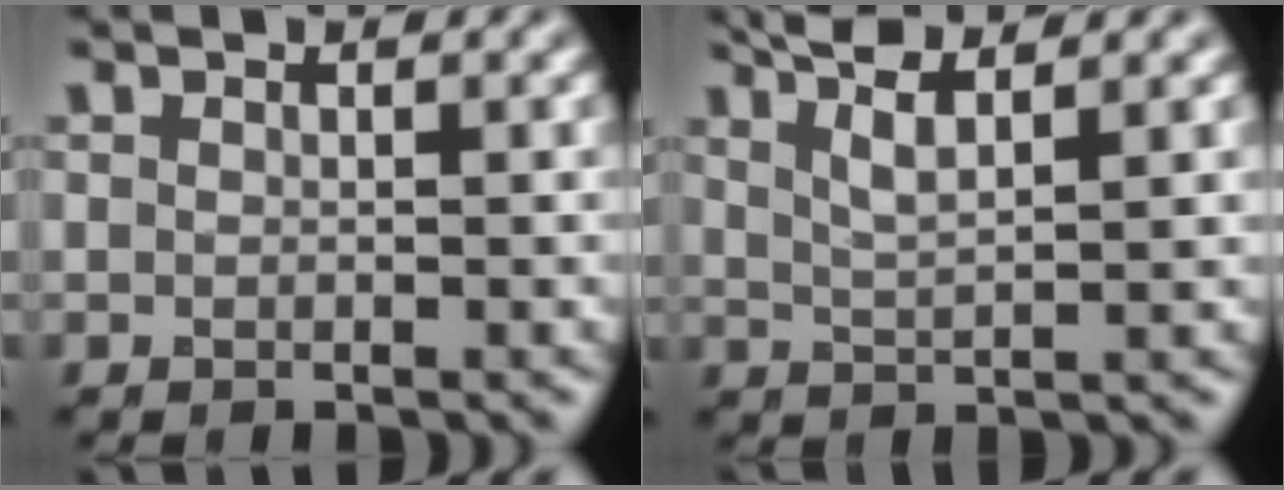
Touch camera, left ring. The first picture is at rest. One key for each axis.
{"total": 4.6, "fx": 3.1, "fy": 0.9, "fz": 3.2, "tx": -0.047, "ty": 0.016, "tz": 0.040}